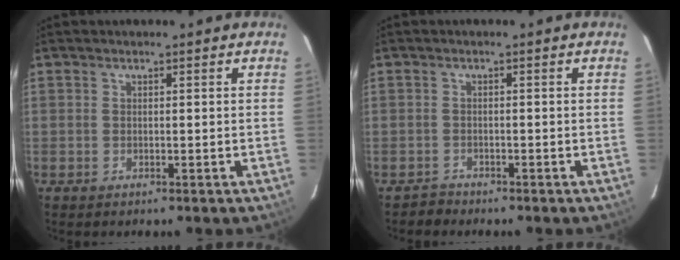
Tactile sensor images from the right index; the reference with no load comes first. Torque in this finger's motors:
{"motor_torque": [-0.04, -0.02, -0.11, -0.08]}